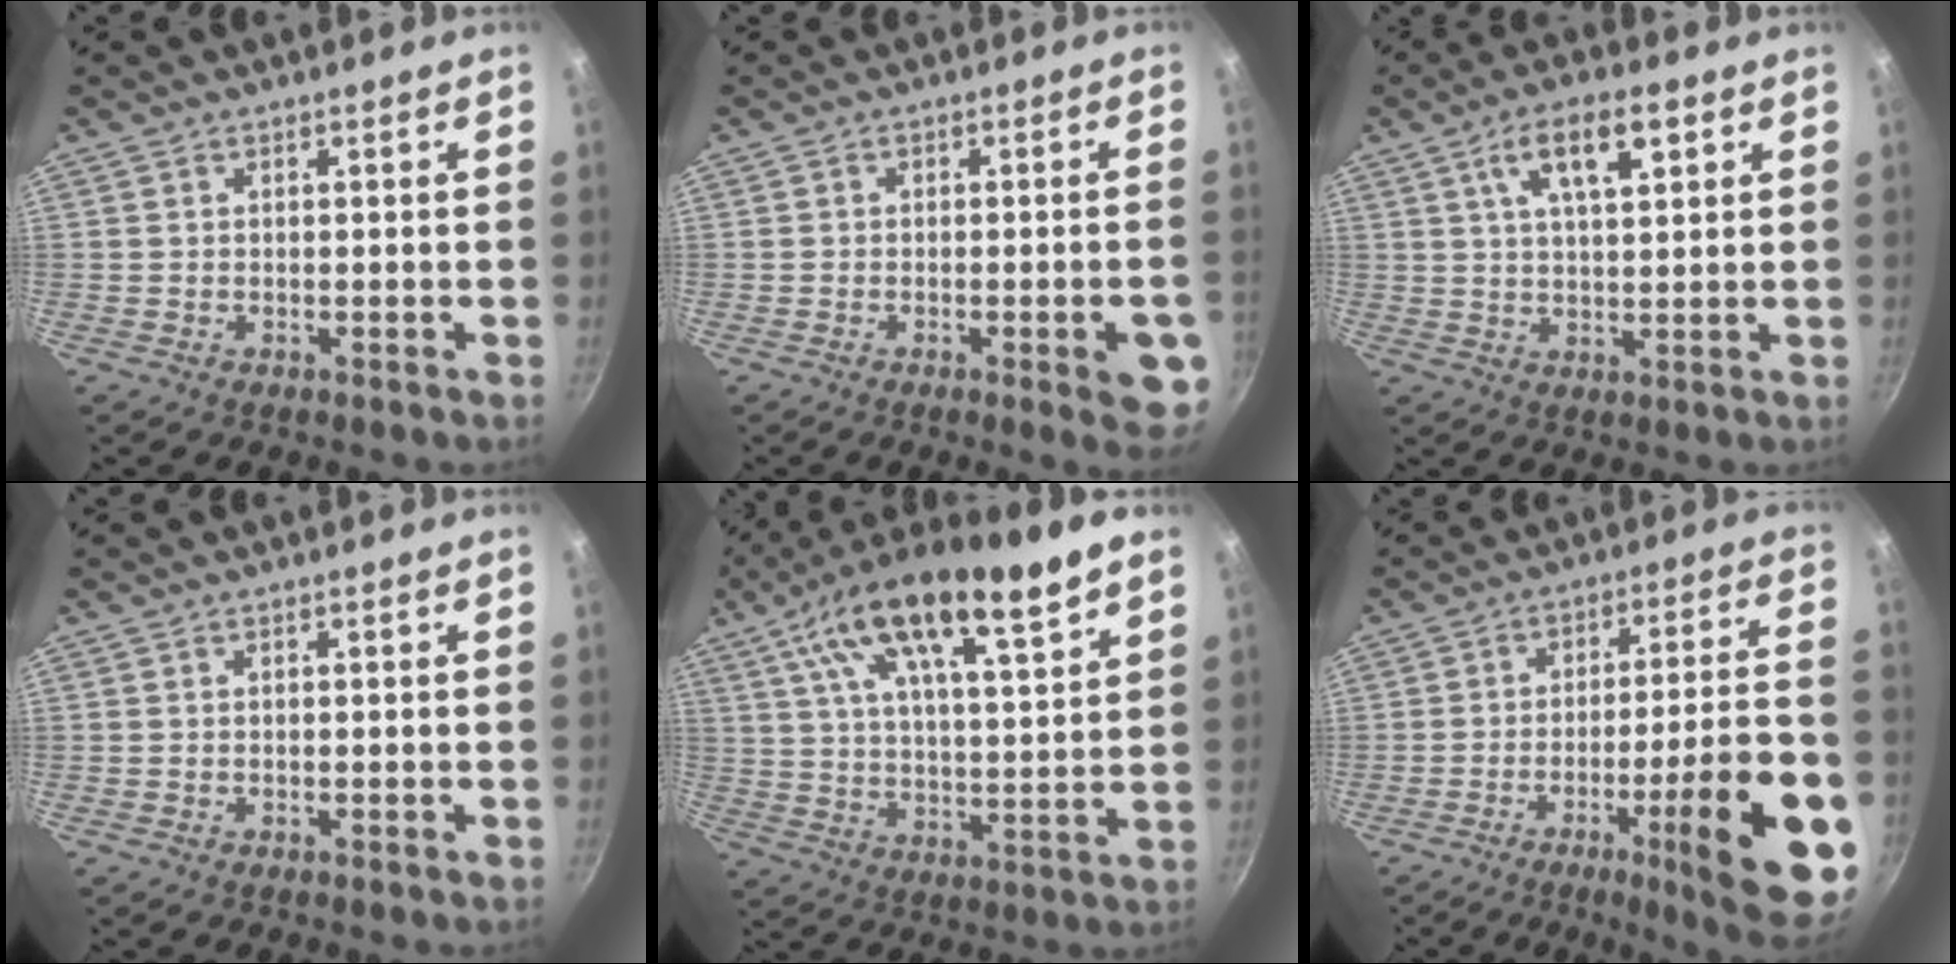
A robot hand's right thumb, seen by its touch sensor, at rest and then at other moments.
{"total": 7.3, "force": [-2.5, 1.9, 6.6], "torque": [-0.059, 0.009, -0.029]}
{"total": 9.5, "force": [4.1, 3.8, 7.7], "torque": [-0.119, -0.005, 0.070]}
{"total": 0.0}
{"total": 18.4, "force": [11.4, 4.3, 13.8], "torque": [-0.217, -0.033, 0.194]}
{"total": 21.3, "force": [-8.2, 3.9, 19.3], "torque": [-0.242, 0.033, -0.115]}